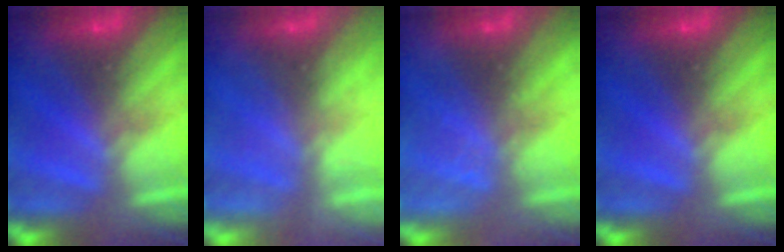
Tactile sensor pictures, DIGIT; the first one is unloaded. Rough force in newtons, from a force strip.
{"total": 2.2}
{"total": 2.1}
{"total": 0.0}